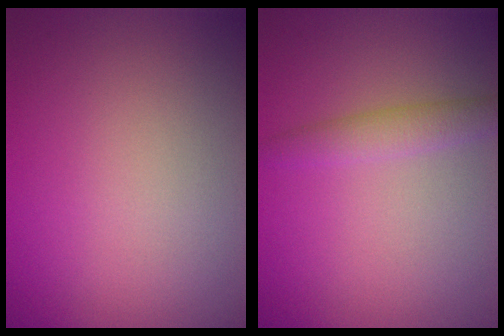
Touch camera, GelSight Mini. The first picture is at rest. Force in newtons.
{"total": 2.0, "press": 2.0, "slide": 0.0}